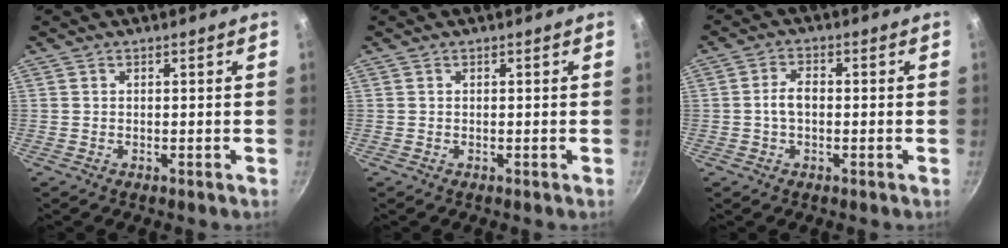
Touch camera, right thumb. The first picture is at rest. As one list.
[{"total": 0.0}, {"total": 3.9, "force": [-0.3, 2.4, 3.1], "torque": [-0.055, 0.016, -0.010]}]